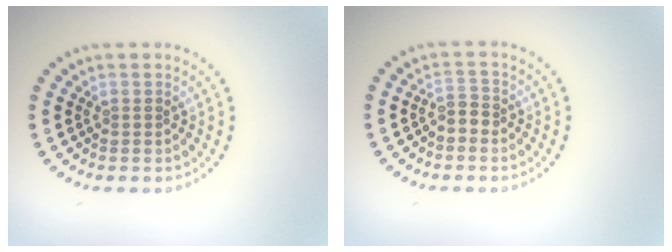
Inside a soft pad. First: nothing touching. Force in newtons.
{"total": 1.4, "press": 1.2, "slide": 0.6}